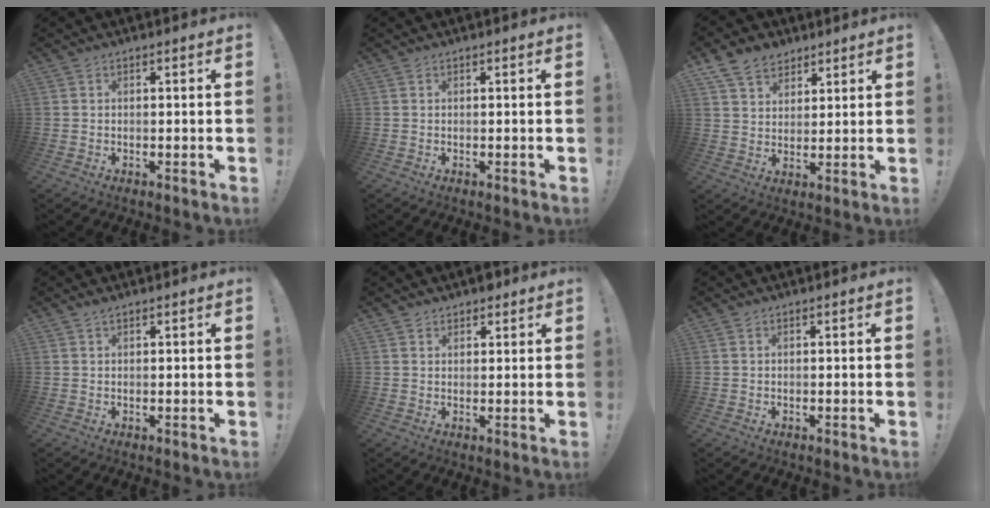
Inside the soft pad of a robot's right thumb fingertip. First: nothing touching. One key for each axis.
{"total": 0.0}
{"total": 9.0, "fx": 6.1, "fy": 6.2, "fz": 2.5, "tx": -0.045, "ty": -0.033, "tz": 0.121}
{"total": 1.0, "fx": 0.8, "fy": 0.1, "fz": 0.6, "tx": -0.011, "ty": 0.001, "tz": 0.014}
{"total": 2.4, "fx": 2.0, "fy": 1.2, "fz": 0.3, "tx": 0.013, "ty": -0.014, "tz": 0.036}
{"total": 0.0}